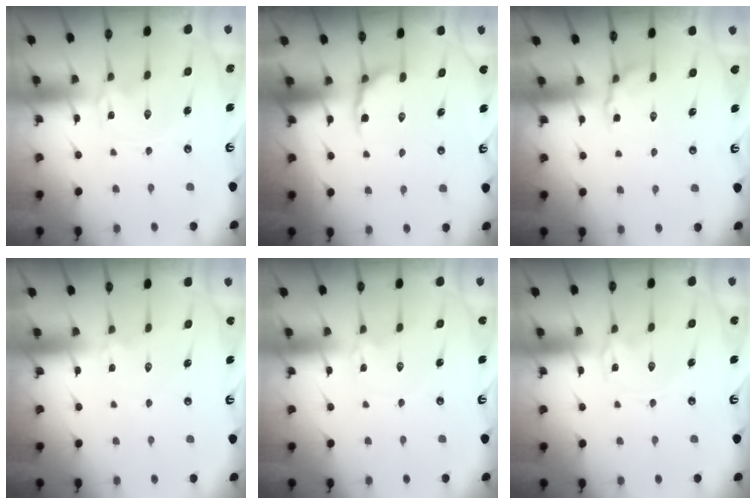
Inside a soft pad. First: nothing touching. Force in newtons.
{"total": 5.2, "press": 4.6, "slide": 2.4}
{"total": 3.8, "press": 3.5, "slide": 1.4}
{"total": 3.3, "press": 3.3, "slide": 0.5}
{"total": 1.8, "press": 1.8, "slide": 0.2}
{"total": 1.5, "press": 1.5, "slide": 0.1}